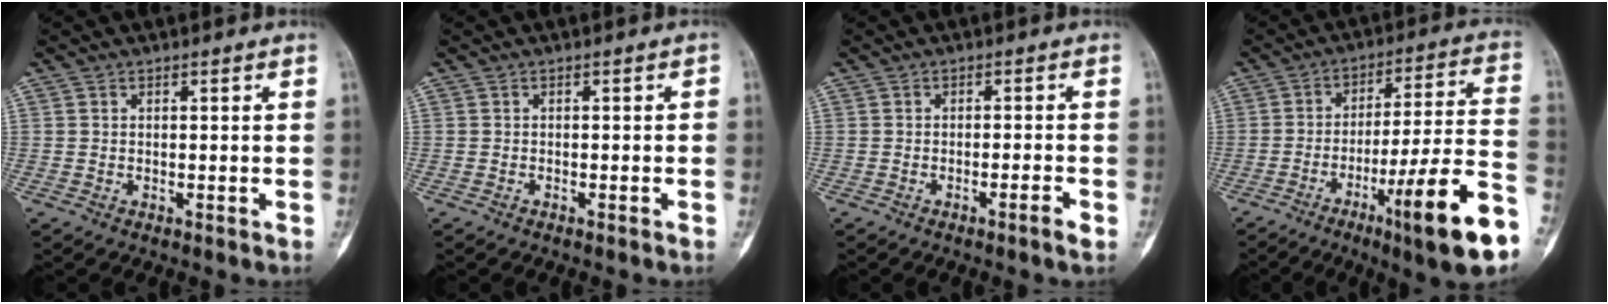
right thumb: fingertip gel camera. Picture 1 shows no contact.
{"total": 0.8, "force": [-0.5, 0.3, 0.6], "torque": [-0.008, 0.014, -0.011]}
{"total": 2.3, "force": [-1.3, -0.1, 1.9], "torque": [-0.038, 0.006, -0.024]}
{"total": 19.6, "force": [-9.5, 1.6, 17.1], "torque": [-0.255, 0.033, -0.144]}